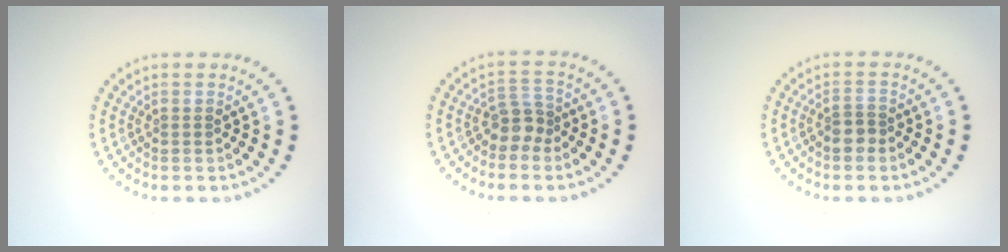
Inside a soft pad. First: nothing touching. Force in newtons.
{"total": 2.3, "press": 1.8, "slide": 1.5}
{"total": 1.7, "press": 1.5, "slide": 0.8}